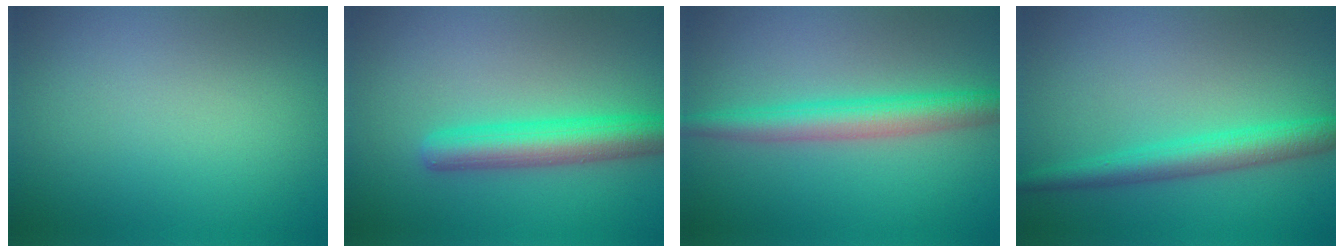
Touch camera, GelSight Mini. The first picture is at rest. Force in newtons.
{"total": 5.1, "press": 5.1, "slide": 0.2}
{"total": 4.4, "press": 4.4, "slide": 0.1}
{"total": 3.9, "press": 3.9, "slide": 0.1}